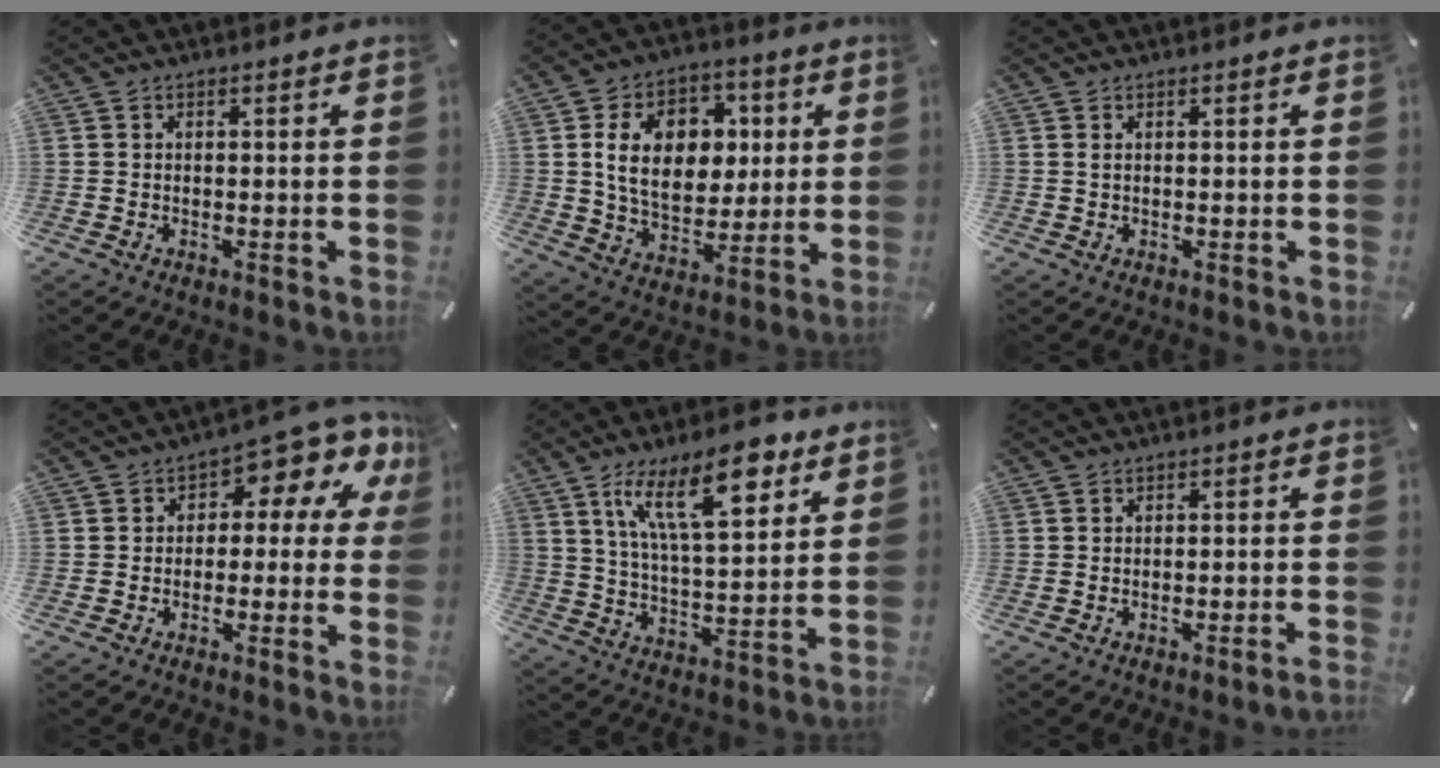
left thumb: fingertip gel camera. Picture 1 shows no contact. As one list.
[{"total": 15.4, "force": [3.1, 11.4, 9.9], "torque": [-0.170, 0.012, 0.055]}, {"total": 0.6, "force": [0.2, -0.1, 0.5], "torque": [-0.011, -0.001, 0.004]}, {"total": 8.2, "force": [3.5, 4.1, 6.1], "torque": [-0.082, -0.035, 0.059]}, {"total": 18.4, "force": [9.9, 7.3, 13.7], "torque": [-0.239, -0.027, 0.160]}, {"total": 2.2, "force": [-1.7, 0.2, 1.4], "torque": [-0.023, 0.005, -0.030]}]